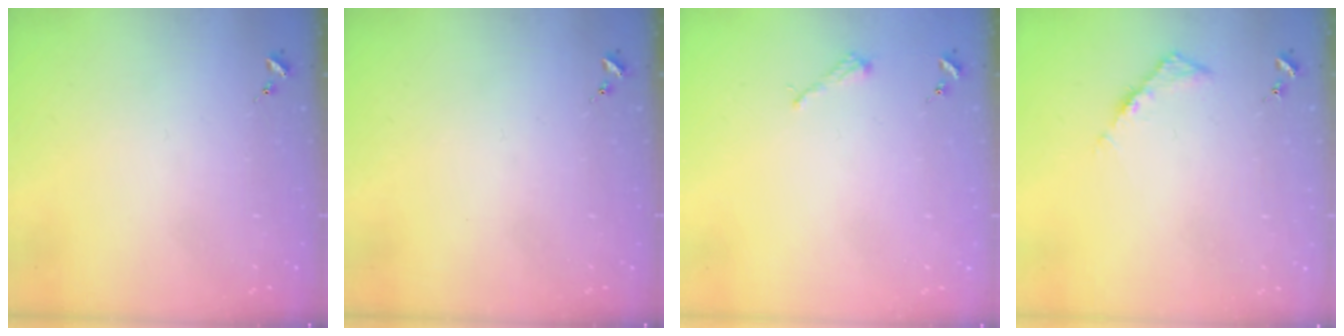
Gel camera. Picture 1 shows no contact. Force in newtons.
{"total": 0.0}
{"total": 2.2, "press": 2.2, "slide": 0.3}
{"total": 4.5, "press": 4.5, "slide": 0.4}